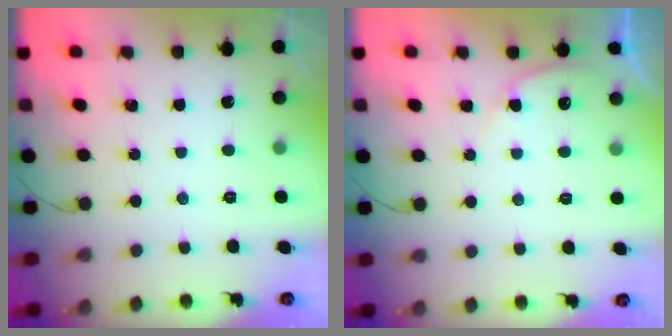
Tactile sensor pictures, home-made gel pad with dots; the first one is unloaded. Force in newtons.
{"total": 3.6, "press": 3.5, "slide": 0.5}